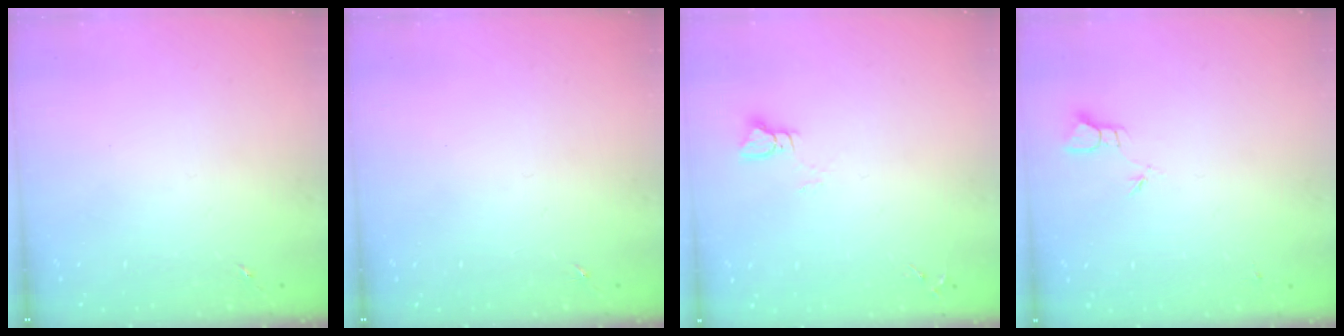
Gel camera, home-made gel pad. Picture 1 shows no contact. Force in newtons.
{"total": 0.0}
{"total": 2.9, "press": 2.9, "slide": 0.3}
{"total": 2.0, "press": 2.0, "slide": 0.1}